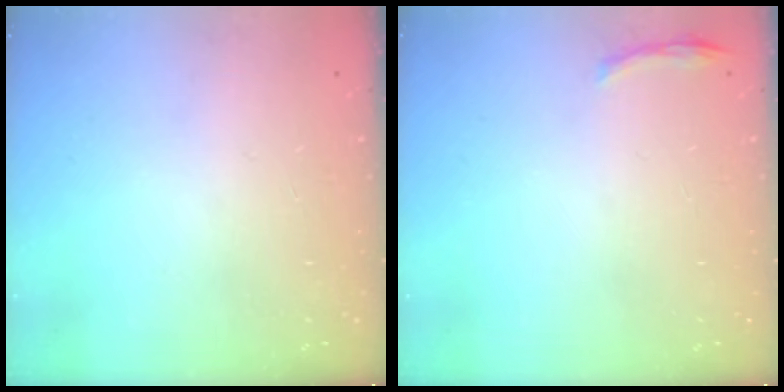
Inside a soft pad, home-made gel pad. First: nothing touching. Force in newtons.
{"total": 4.8, "press": 4.7, "slide": 1.0}